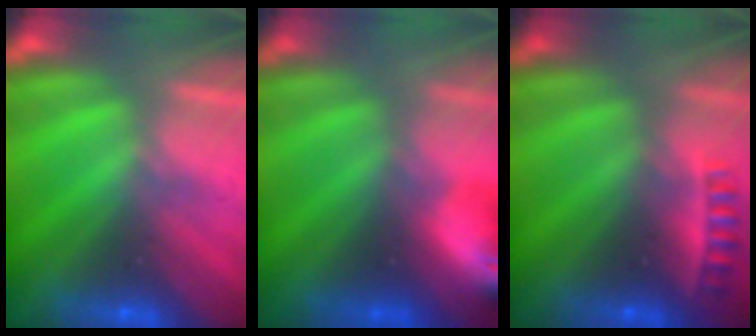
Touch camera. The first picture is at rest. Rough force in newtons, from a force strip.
{"total": 7.8}
{"total": 2.4}